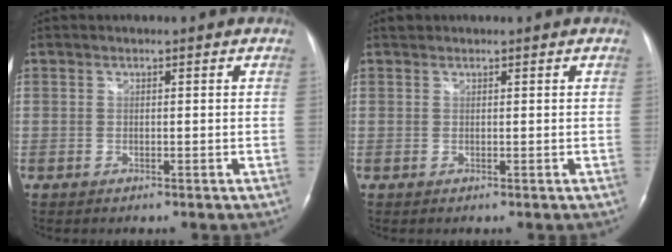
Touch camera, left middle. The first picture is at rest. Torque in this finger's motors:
{"motor_torque": [0.13, -0.02, -0.07, 0.00]}